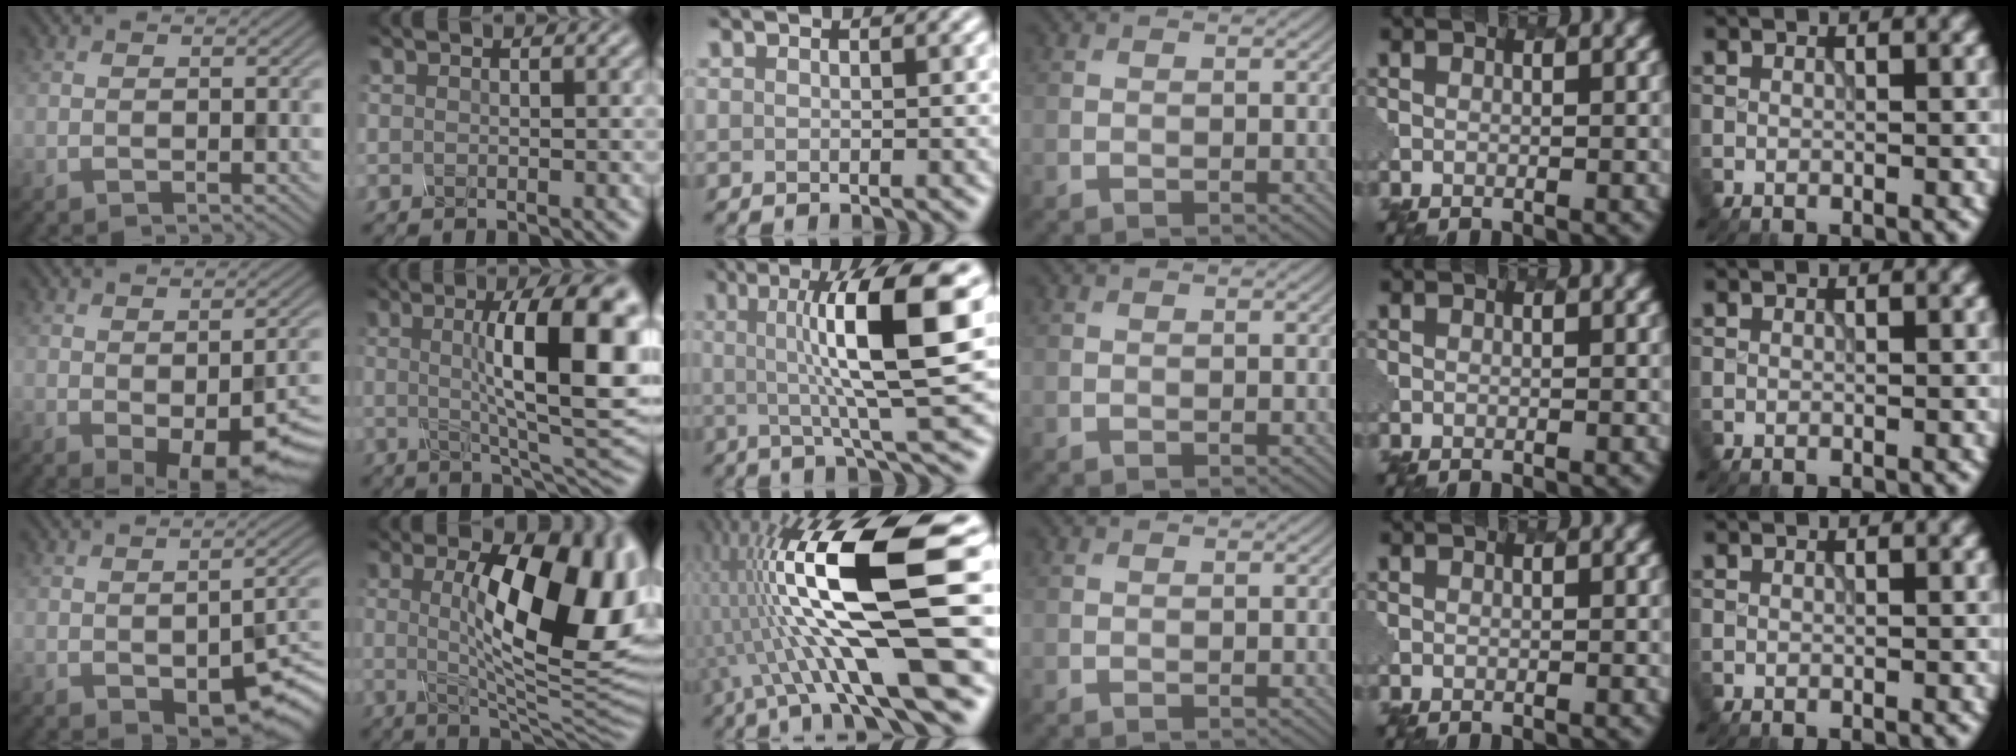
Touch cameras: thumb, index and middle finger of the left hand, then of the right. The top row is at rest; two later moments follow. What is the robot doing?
{"motion": "pour", "object": "mug"}